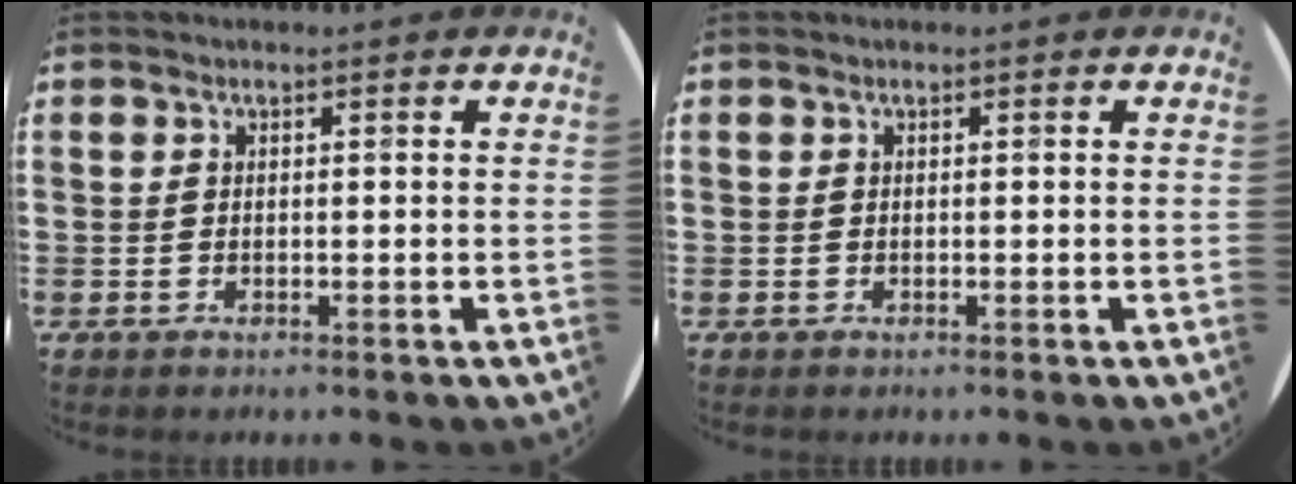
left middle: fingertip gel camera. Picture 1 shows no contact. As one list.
[{"total": 0.0}]